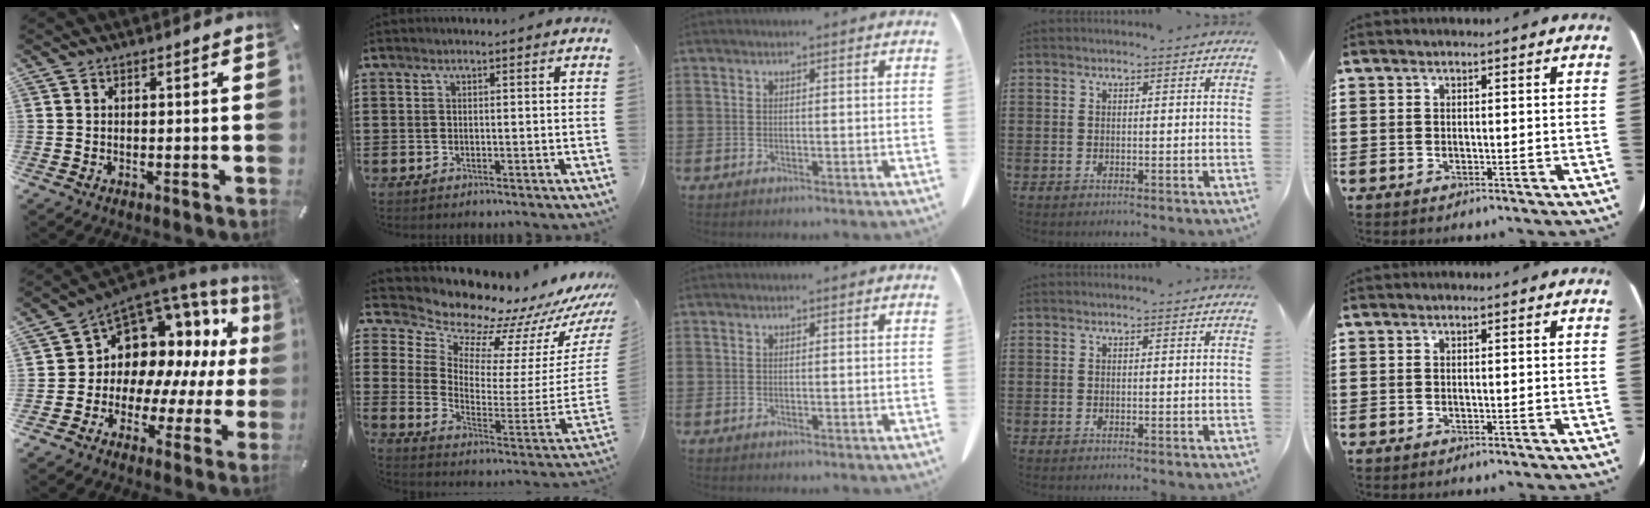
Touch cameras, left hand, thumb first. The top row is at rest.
{"thumb": {"total": 10.4, "force": [4.5, 8.7, 3.6], "torque": [-0.066, -0.066, 0.091]}, "index": {"total": 7.8, "force": [7.4, 2.4, 0.5], "torque": [-0.021, -0.102, 0.113]}}